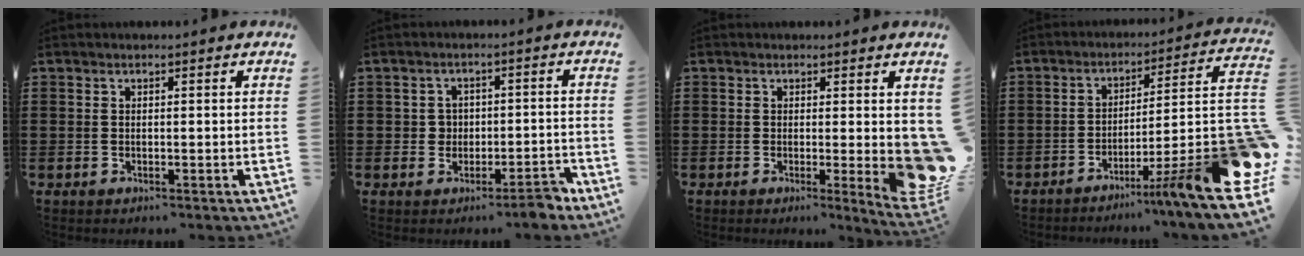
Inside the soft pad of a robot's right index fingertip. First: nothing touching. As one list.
[{"total": 3.1, "force": [-1.8, 1.9, 1.6], "torque": [-0.032, 0.006, -0.037]}, {"total": 5.2, "force": [-0.2, 1.9, 4.9], "torque": [-0.055, -0.012, 0.001]}, {"total": 12.9, "force": [-4.3, 2.2, 12.0], "torque": [-0.157, -0.014, -0.064]}]